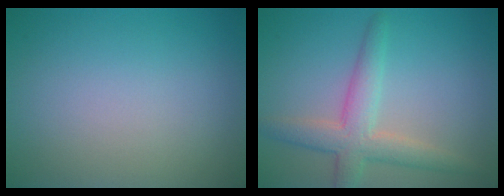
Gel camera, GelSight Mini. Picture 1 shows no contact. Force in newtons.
{"total": 4.2, "press": 4.2, "slide": 0.2}